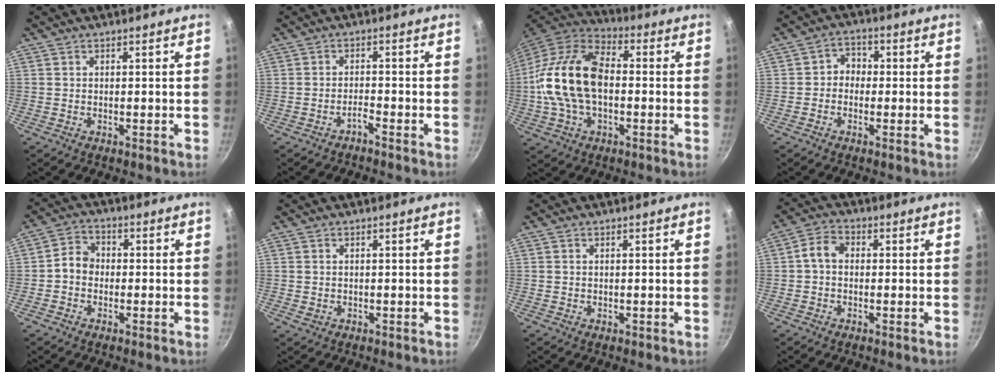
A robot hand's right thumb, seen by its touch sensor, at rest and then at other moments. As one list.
[{"total": 1.7, "force": [-1.5, 0.1, 0.7], "torque": [-0.015, 0.017, -0.025]}, {"total": 20.1, "force": [-0.7, 12.3, 15.9], "torque": [-0.290, 0.035, -0.024]}, {"total": 3.7, "force": [-0.5, 3.2, 1.7], "torque": [-0.005, 0.015, -0.020]}, {"total": 5.0, "force": [-0.6, 4.2, 2.5], "torque": [-0.018, 0.017, -0.024]}, {"total": 0.7, "force": [0.1, 0.5, 0.5], "torque": [-0.008, 0.001, 0.005]}, {"total": 0.0}, {"total": 4.5, "force": [0.1, 3.4, 3.0], "torque": [-0.050, 0.016, -0.010]}]